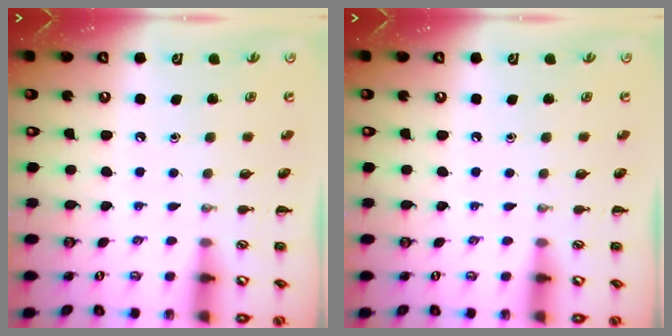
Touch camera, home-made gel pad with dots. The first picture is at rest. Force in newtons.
{"total": 0.0}